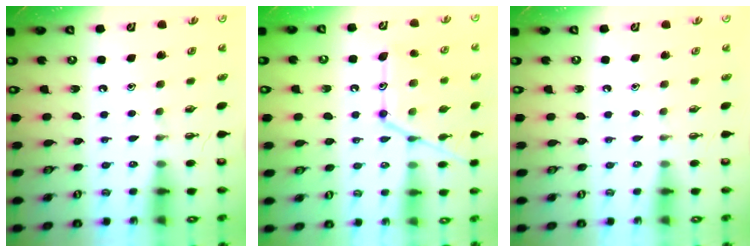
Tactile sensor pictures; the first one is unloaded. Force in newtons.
{"total": 17.1, "press": 17.0, "slide": 1.2}
{"total": 0.0}